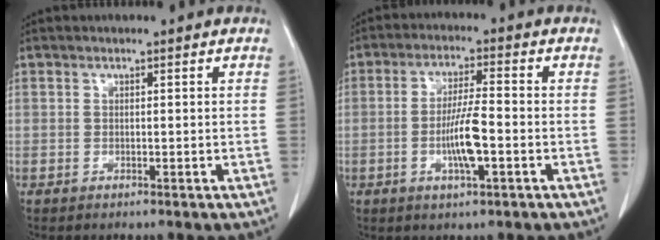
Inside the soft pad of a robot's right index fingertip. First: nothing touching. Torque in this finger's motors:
{"motor_torque": [0.27, 0.15, 0.17, 0.05]}